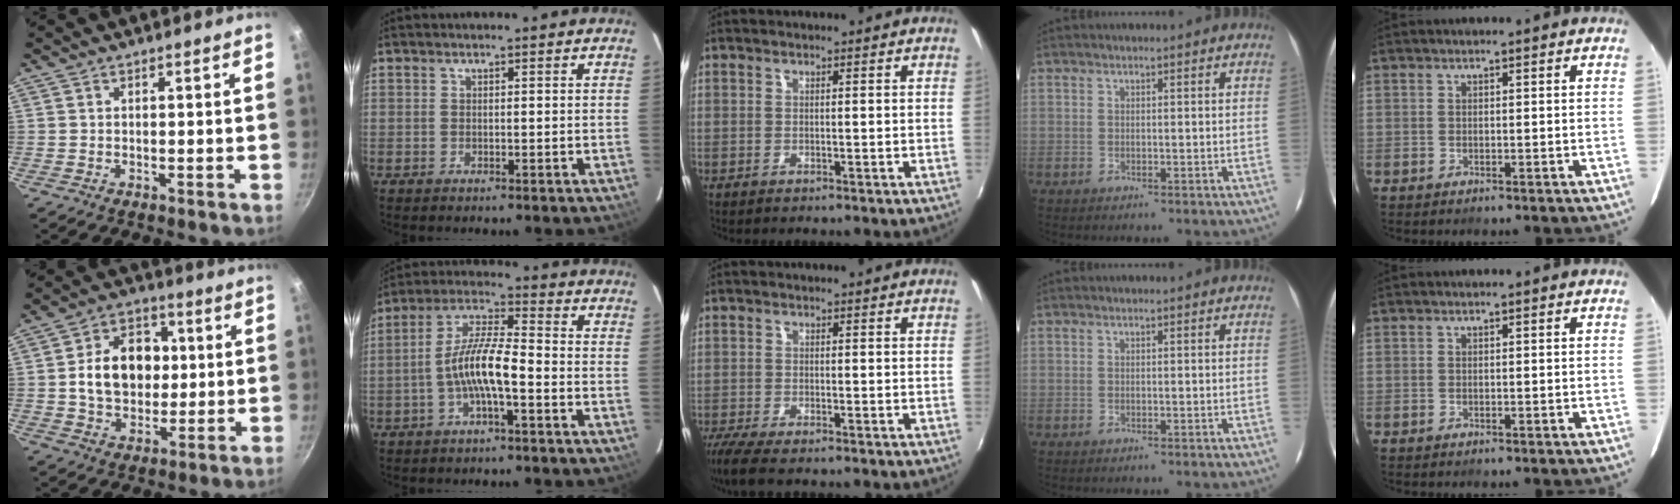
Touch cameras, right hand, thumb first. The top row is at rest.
{"thumb": {"total": 14.2, "force": [1.3, 10.7, 9.3], "torque": [-0.112, 0.016, 0.016]}, "index": {"total": 9.3, "force": [-3.2, 1.8, 8.6], "torque": [-0.181, 0.012, -0.060]}, "middle": {"total": 5.4, "force": [-4.2, 0.6, 3.3], "torque": [-0.082, -0.026, -0.080]}}